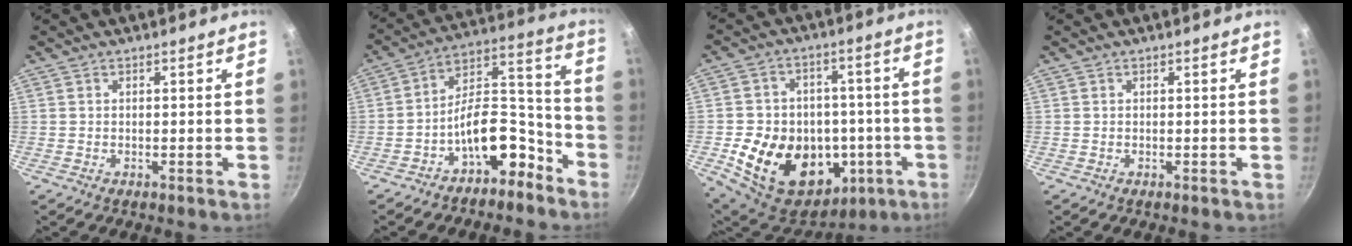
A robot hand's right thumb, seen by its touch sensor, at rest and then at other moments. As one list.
[{"total": 13.4, "force": [-7.8, 7.0, 8.4], "torque": [-0.080, 0.110, -0.124]}, {"total": 23.4, "force": [-5.7, 17.9, 14.0], "torque": [-0.218, 0.038, -0.065]}, {"total": 0.0}]